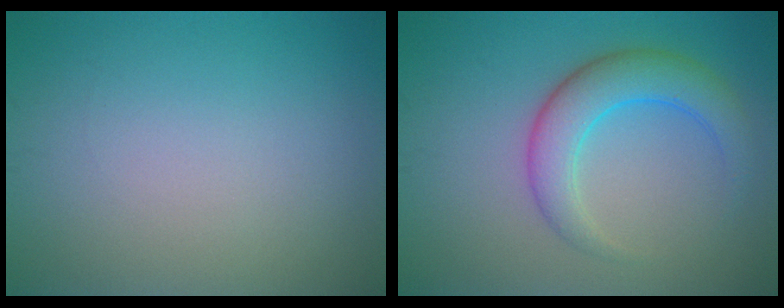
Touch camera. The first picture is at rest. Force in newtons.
{"total": 4.8, "press": 4.8, "slide": 0.1}